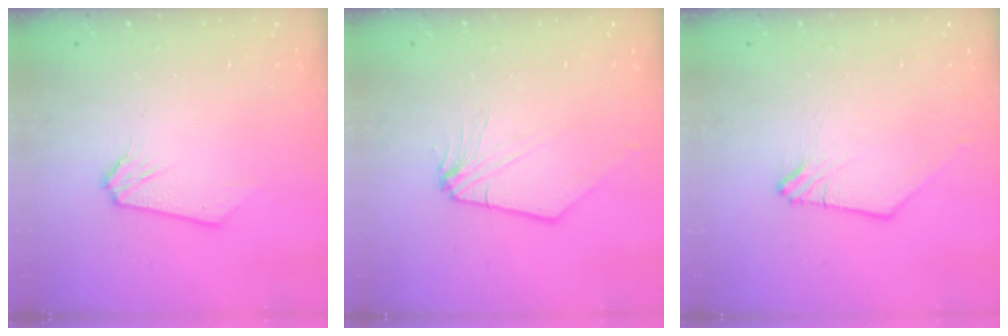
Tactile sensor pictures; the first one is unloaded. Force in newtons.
{"total": 0.0}
{"total": 0.6, "press": 0.6, "slide": 0.2}